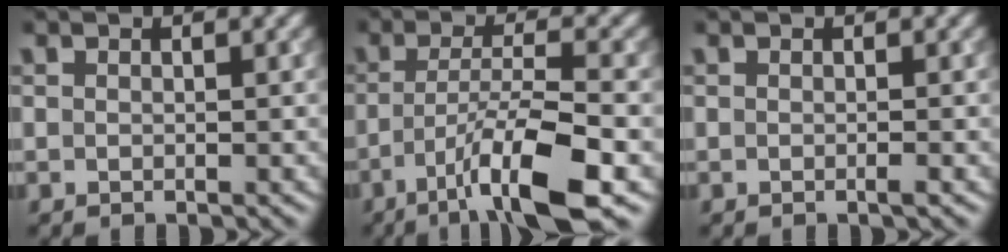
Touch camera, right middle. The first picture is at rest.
{"total": 8.2, "force": [-4.1, 1.5, 7.0], "torque": [-0.110, 0.004, -0.073]}
{"total": 0.5, "force": [-0.2, -0.1, 0.5], "torque": [-0.007, 0.000, -0.005]}